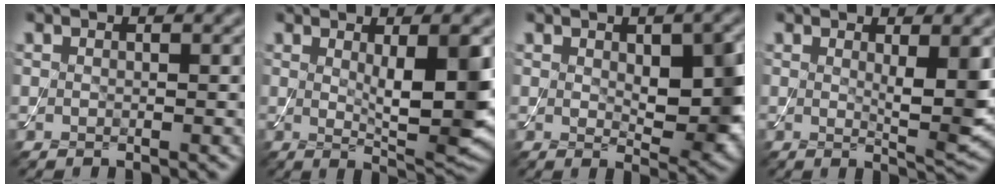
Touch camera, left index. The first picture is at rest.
{"total": 6.4, "force": [0.8, 1.4, 6.2], "torque": [-0.091, -0.017, 0.020]}
{"total": 5.8, "force": [0.5, 2.7, 5.1], "torque": [-0.075, -0.008, 0.017]}
{"total": 3.7, "force": [0.7, 0.6, 3.6], "torque": [-0.052, -0.014, 0.015]}